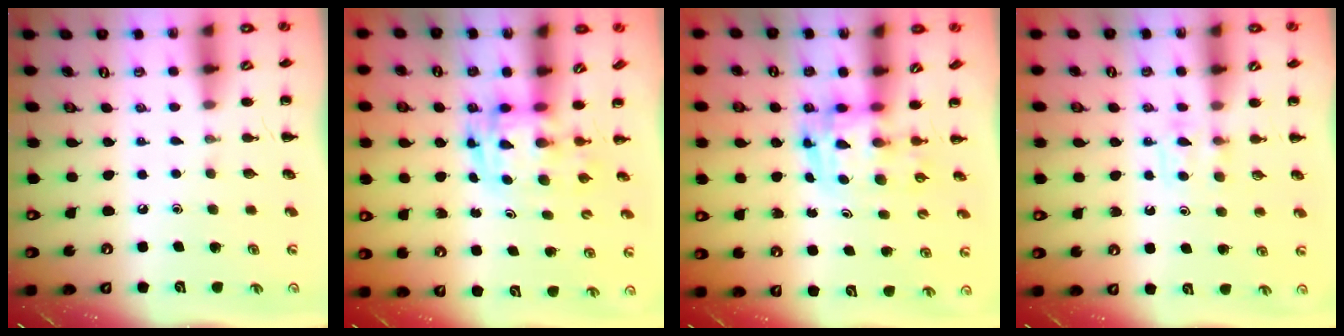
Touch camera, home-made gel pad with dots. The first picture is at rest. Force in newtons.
{"total": 2.8, "press": 2.7, "slide": 0.6}
{"total": 3.5, "press": 3.5, "slide": 0.6}
{"total": 4.1, "press": 3.8, "slide": 1.5}